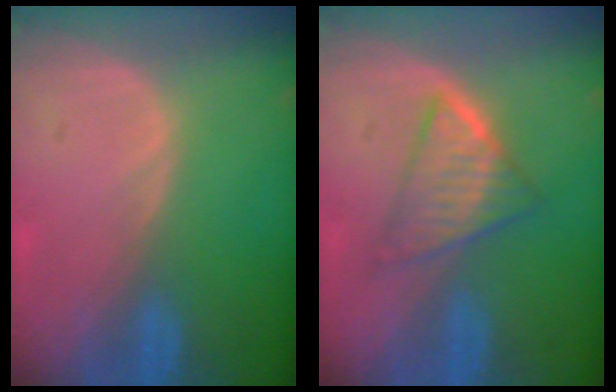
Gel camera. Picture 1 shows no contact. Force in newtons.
{"total": 5.6, "press": 5.5, "slide": 1.4}